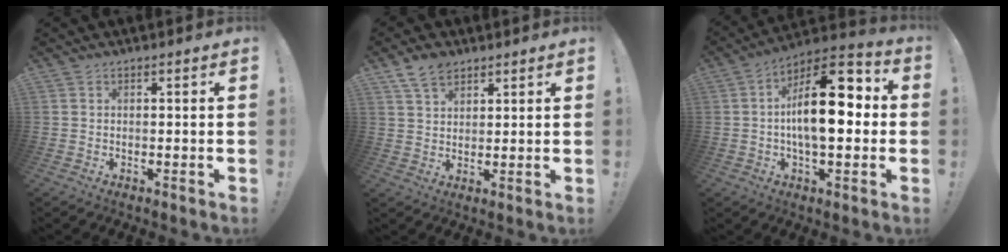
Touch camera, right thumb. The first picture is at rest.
{"total": 6.5, "force": [4.5, 3.7, 2.9], "torque": [-0.051, -0.015, 0.084]}
{"total": 18.7, "force": [0.2, 8.6, 16.6], "torque": [-0.265, 0.009, -0.005]}